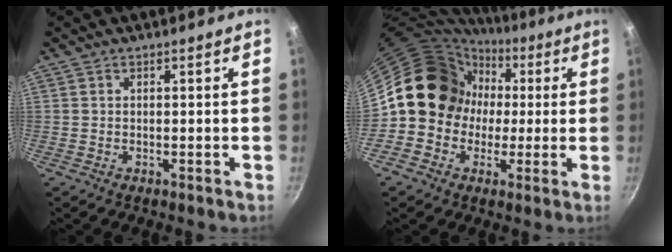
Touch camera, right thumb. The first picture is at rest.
{"total": 14.6, "force": [0.9, 13.2, 6.3], "torque": [-0.053, 0.030, 0.001]}